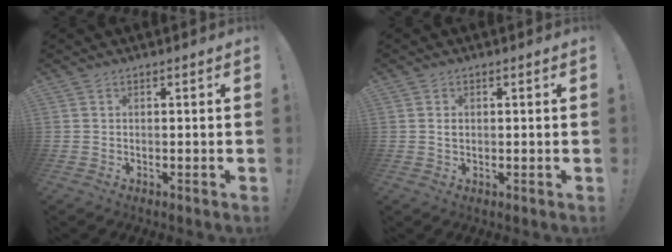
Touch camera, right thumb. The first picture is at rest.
{"total": 1.0, "force": [0.1, 0.8, 0.5], "torque": [-0.005, 0.001, 0.001]}